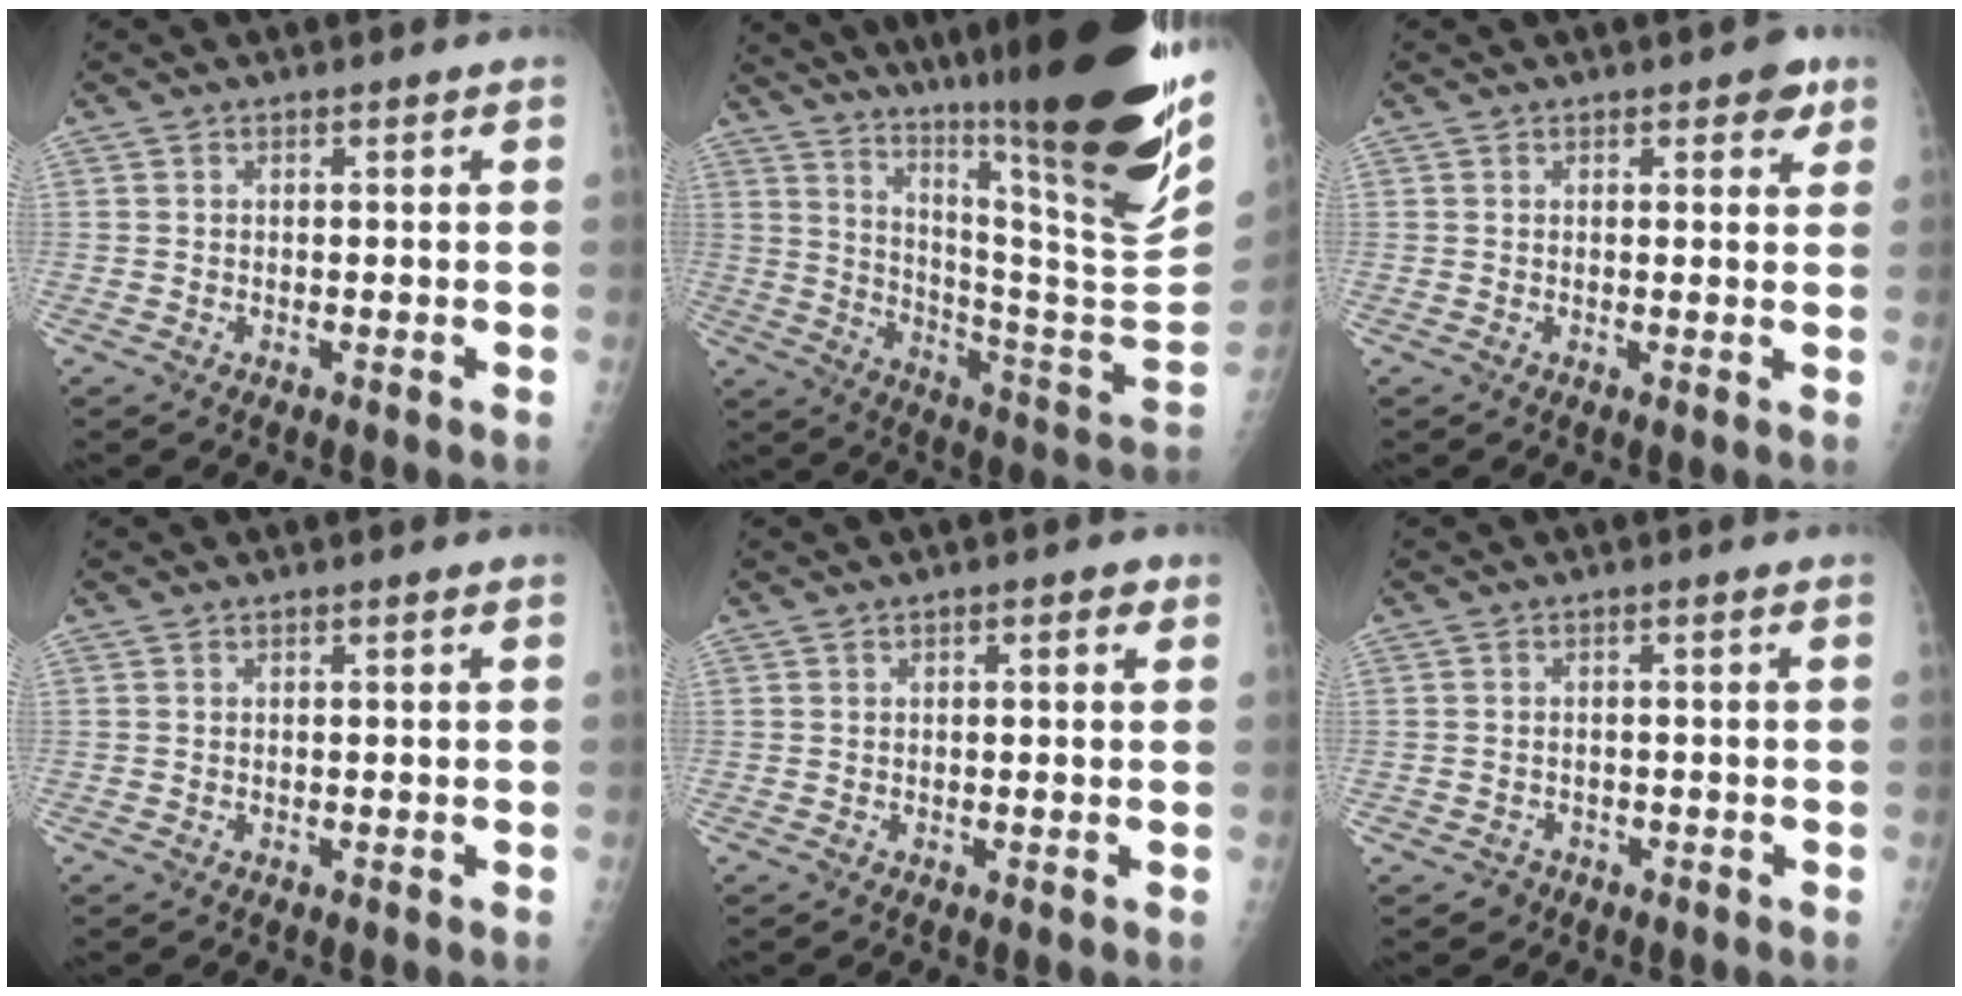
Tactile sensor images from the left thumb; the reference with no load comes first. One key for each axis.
{"total": 34.7, "fx": 23.1, "fy": 3.1, "fz": 25.7, "tx": -0.327, "ty": -0.119, "tz": 0.343}
{"total": 3.2, "fx": 1.8, "fy": 1.7, "fz": 2.0, "tx": -0.003, "ty": -0.004, "tz": 0.017}
{"total": 0.0}
{"total": 2.3, "fx": 0.8, "fy": 1.0, "fz": 1.9, "tx": -0.021, "ty": 0.002, "tz": 0.006}
{"total": 2.1, "fx": -1.2, "fy": 1.7, "fz": 0.1, "tx": 0.005, "ty": 0.010, "tz": -0.017}